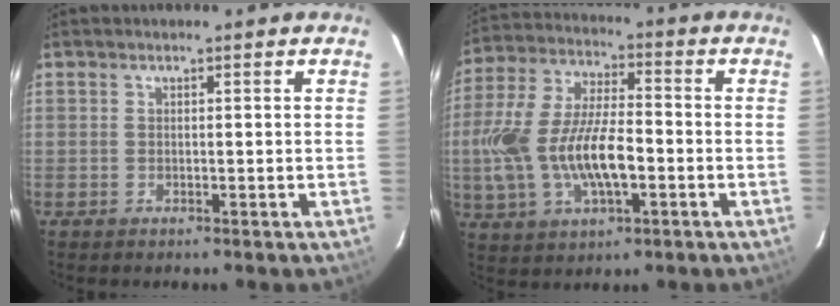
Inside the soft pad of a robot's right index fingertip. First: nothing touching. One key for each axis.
{"total": 17.4, "fx": -3.6, "fy": 7.4, "fz": 15.3, "tx": -0.328, "ty": -0.003, "tz": -0.059}